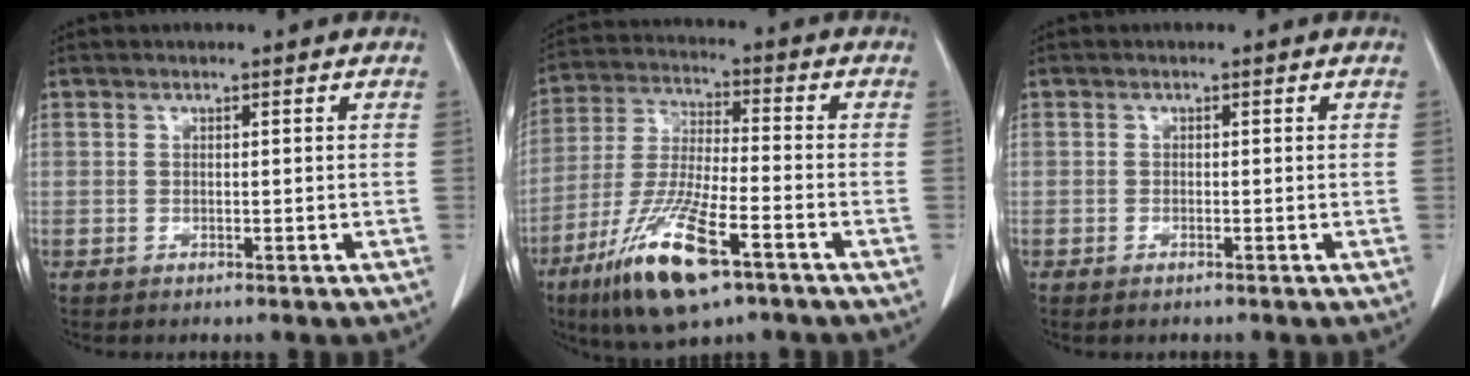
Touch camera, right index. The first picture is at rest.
{"total": 15.2, "force": [-8.4, 3.0, 12.3], "torque": [-0.254, -0.030, -0.149]}
{"total": 0.6, "force": [-0.5, 0.1, 0.4], "torque": [-0.008, 0.000, -0.006]}